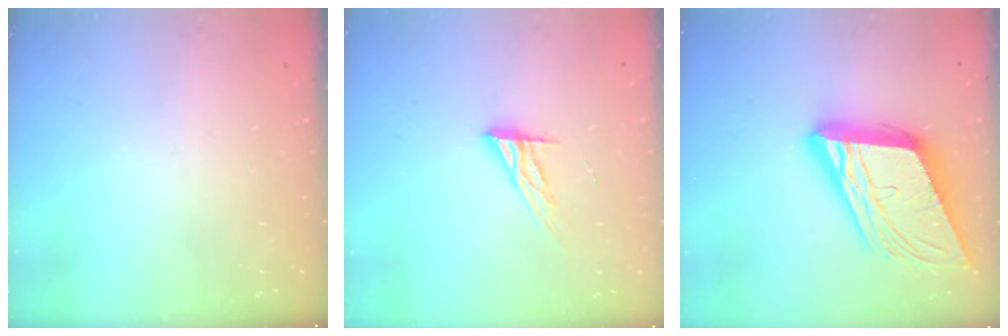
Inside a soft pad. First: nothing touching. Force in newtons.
{"total": 10.0, "press": 10.0, "slide": 0.9}
{"total": 22.5, "press": 22.0, "slide": 4.5}